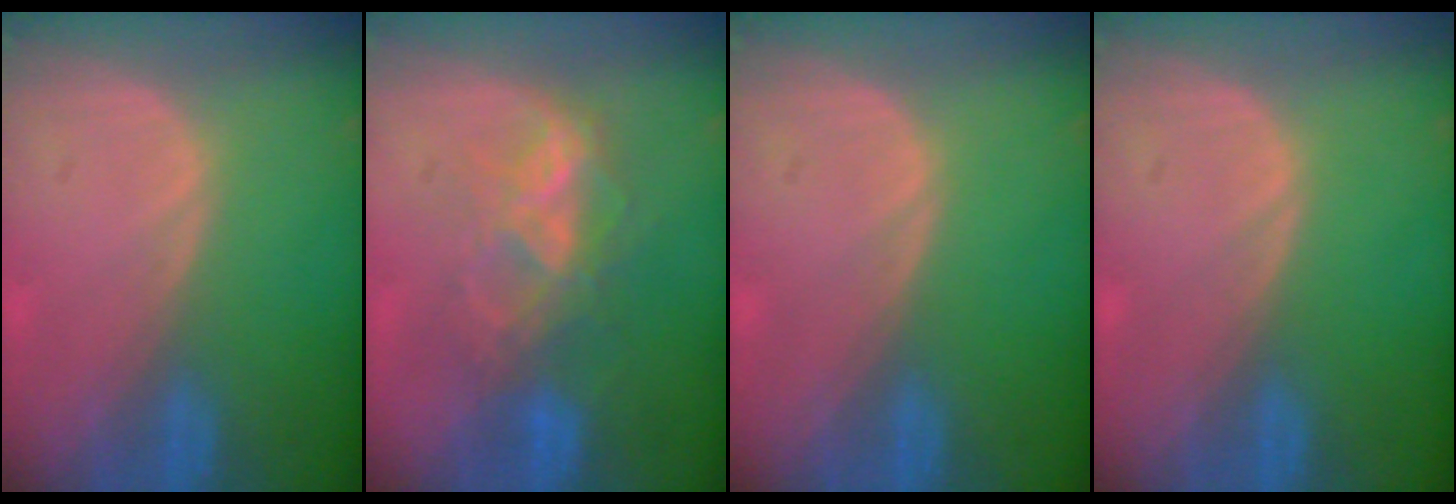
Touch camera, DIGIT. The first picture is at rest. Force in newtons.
{"total": 6.6, "press": 6.5, "slide": 1.3}
{"total": 0.0}
{"total": 0.0}